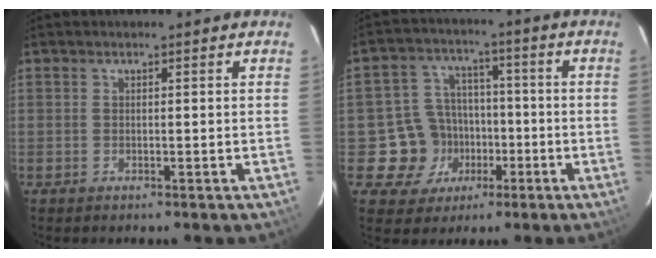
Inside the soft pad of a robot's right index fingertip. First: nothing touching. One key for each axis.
{"total": 10.0, "fx": -3.3, "fy": 9.3, "fz": 1.8, "tx": -0.062, "ty": 0.030, "tz": -0.042}